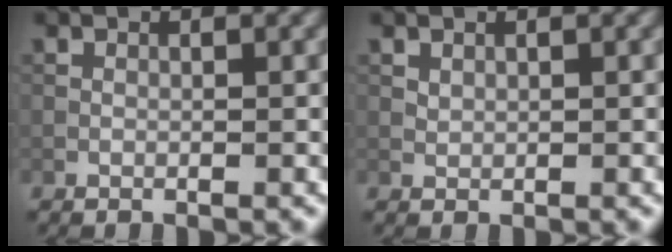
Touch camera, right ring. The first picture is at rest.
{"total": 0.6, "force": [0.4, 0.4, 0.2], "torque": [-0.007, -0.002, 0.011]}